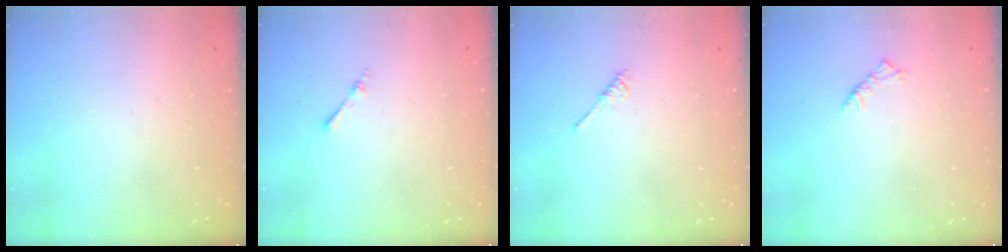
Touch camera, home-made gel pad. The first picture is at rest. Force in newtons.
{"total": 1.7, "press": 1.7, "slide": 0.3}
{"total": 2.1, "press": 2.1, "slide": 0.4}
{"total": 2.5, "press": 2.4, "slide": 0.7}